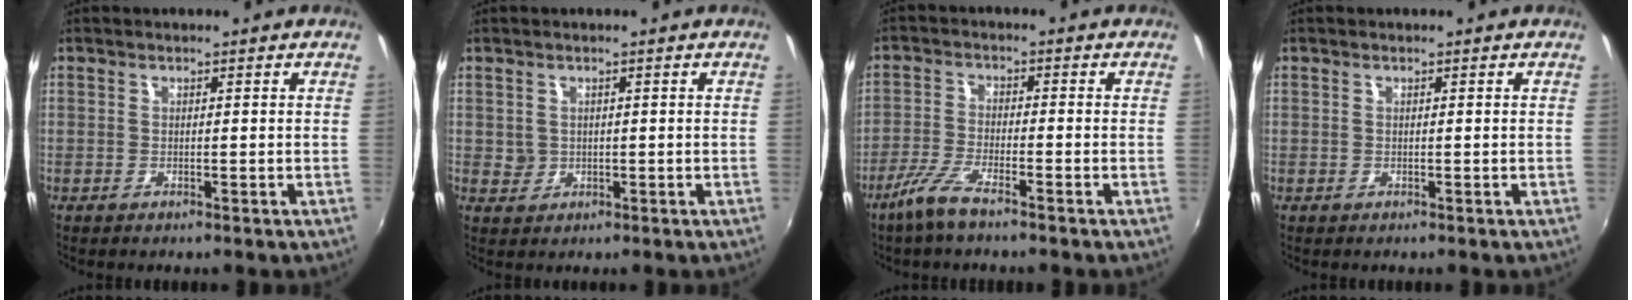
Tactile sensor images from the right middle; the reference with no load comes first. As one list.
[{"total": 1.8, "force": [0.3, 1.8, 0.3], "torque": [0.001, 0.002, 0.005]}, {"total": 6.1, "force": [-4.5, 0.7, 4.0], "torque": [-0.097, -0.008, -0.090]}, {"total": 0.0}]